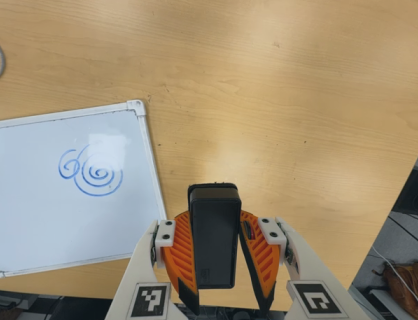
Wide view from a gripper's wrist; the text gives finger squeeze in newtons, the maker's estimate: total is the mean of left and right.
{"total": 7.8, "left": 6.5, "right": 9.2}